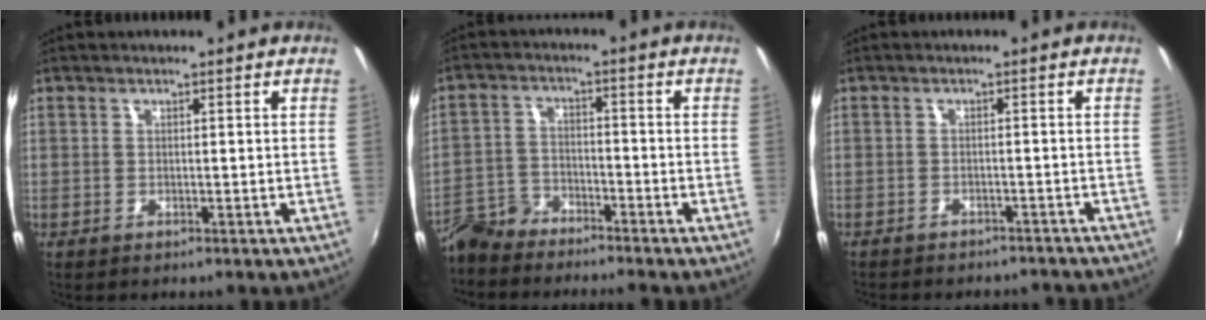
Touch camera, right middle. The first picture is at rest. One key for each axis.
{"total": 7.4, "fx": -6.8, "fy": 2.3, "fz": 1.5, "tx": -0.044, "ty": 0.009, "tz": -0.139}
{"total": 10.0, "fx": -9.0, "fy": 3.0, "fz": 3.1, "tx": -0.074, "ty": -0.003, "tz": -0.108}